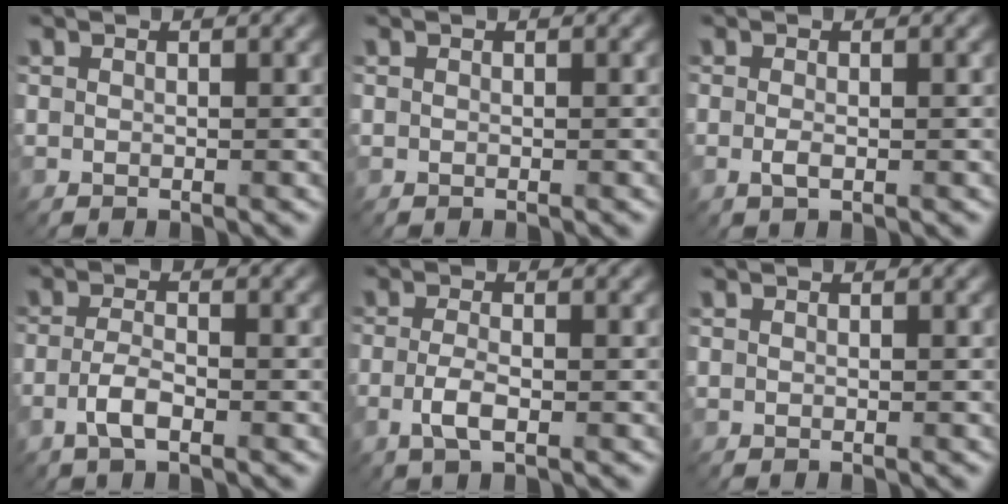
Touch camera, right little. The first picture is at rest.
{"total": 0.0}
{"total": 1.0, "force": [-0.2, 0.3, 1.0], "torque": [-0.022, -0.002, -0.005]}
{"total": 2.4, "force": [-1.2, 0.7, 1.9], "torque": [-0.042, 0.005, -0.029]}
{"total": 2.4, "force": [-0.8, 0.7, 2.1], "torque": [-0.048, 0.001, -0.021]}
{"total": 0.0}